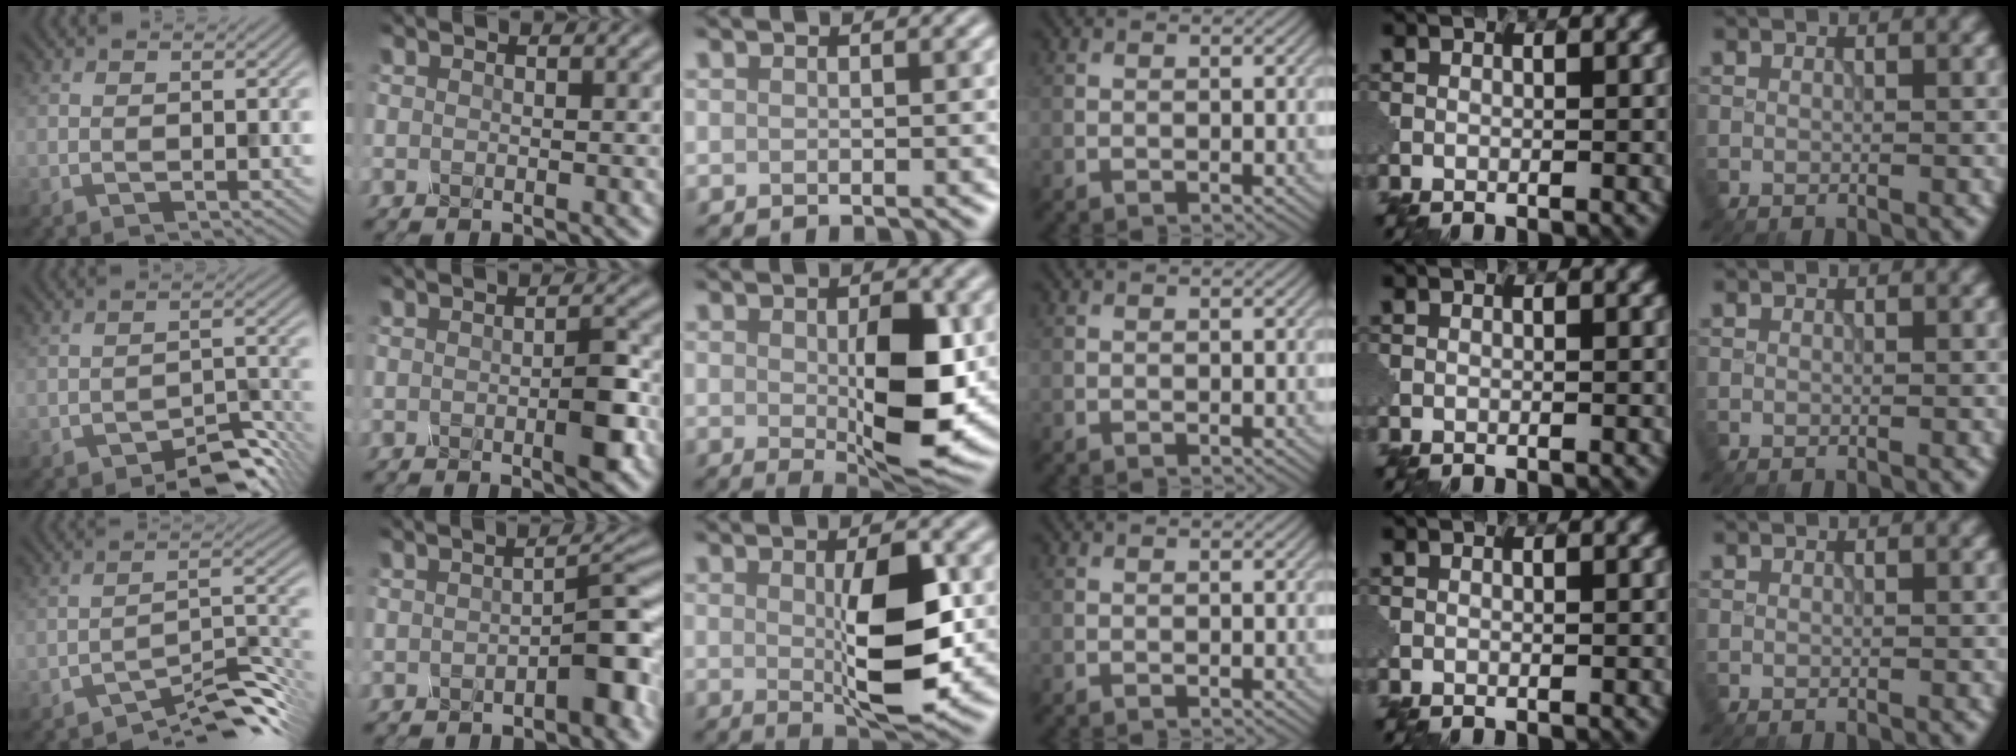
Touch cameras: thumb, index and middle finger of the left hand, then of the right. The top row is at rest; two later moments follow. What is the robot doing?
{"motion": "press", "object": "mechanical pencil"}